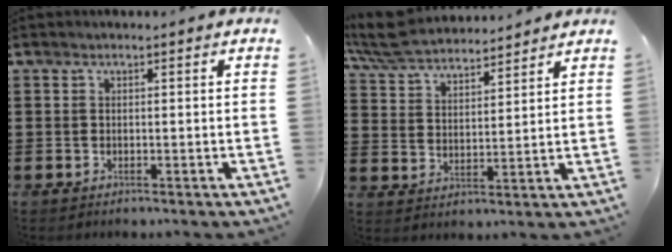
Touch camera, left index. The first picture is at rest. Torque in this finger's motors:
{"motor_torque": [0.90, 0.15, 0.64, 0.15]}